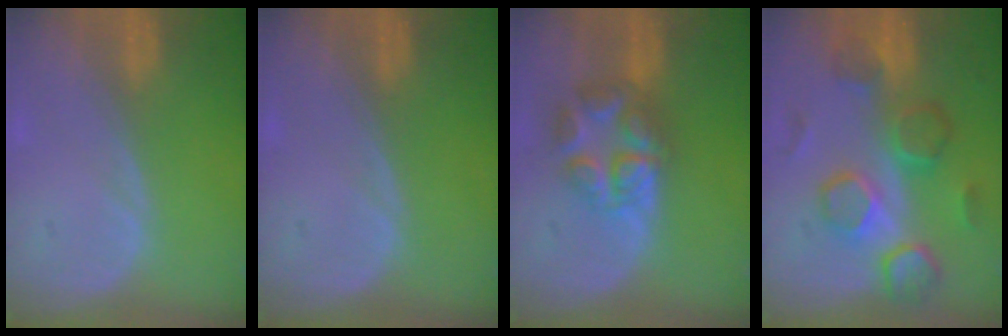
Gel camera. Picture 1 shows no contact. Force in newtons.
{"total": 0.0}
{"total": 6.3, "press": 6.3, "slide": 0.2}
{"total": 8.7, "press": 8.6, "slide": 1.5}